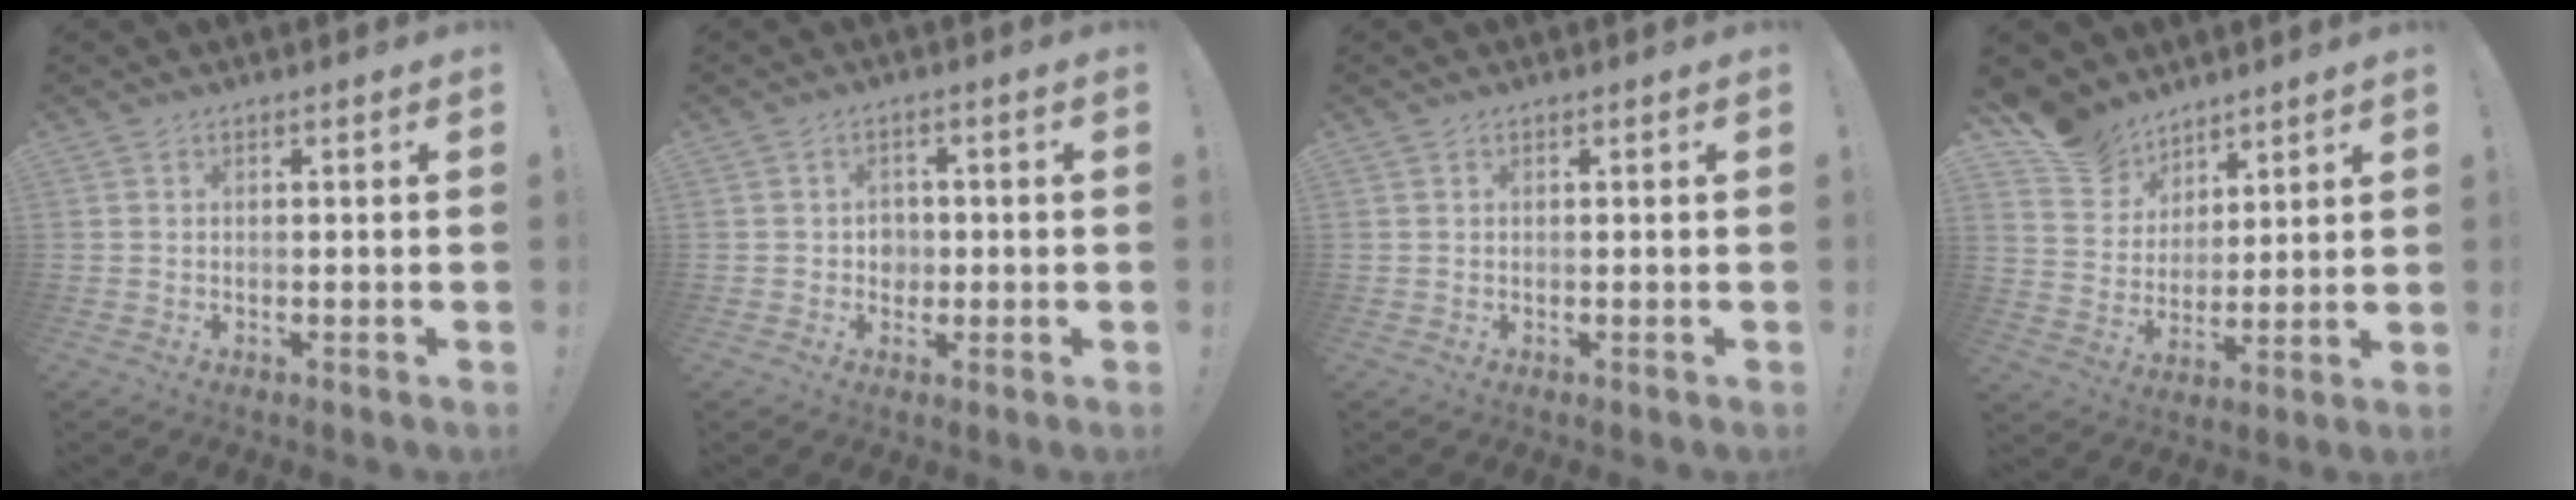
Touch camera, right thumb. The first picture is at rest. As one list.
[{"total": 3.8, "force": [0.0, 3.5, 1.3], "torque": [-0.009, -0.005, -0.004]}, {"total": 0.0}, {"total": 11.4, "force": [8.9, 7.0, 1.6], "torque": [-0.034, -0.069, 0.174]}]